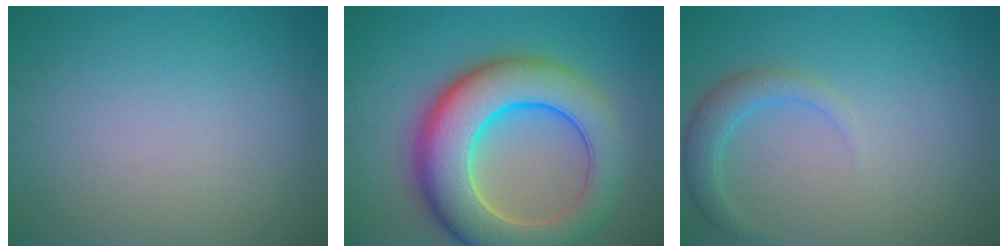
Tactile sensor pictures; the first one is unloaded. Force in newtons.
{"total": 11.9, "press": 11.9, "slide": 0.3}
{"total": 2.4, "press": 2.4, "slide": 0.2}